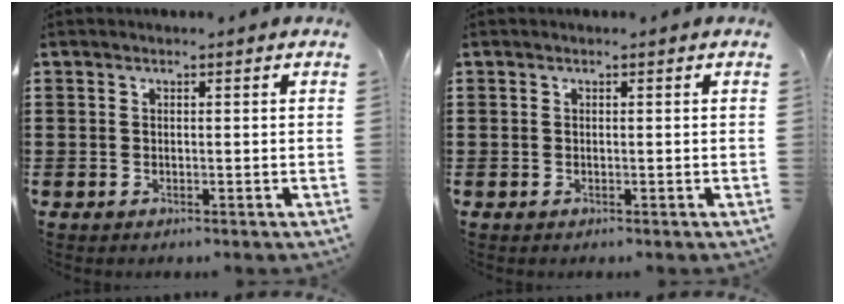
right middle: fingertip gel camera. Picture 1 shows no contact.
{"total": 0.0}